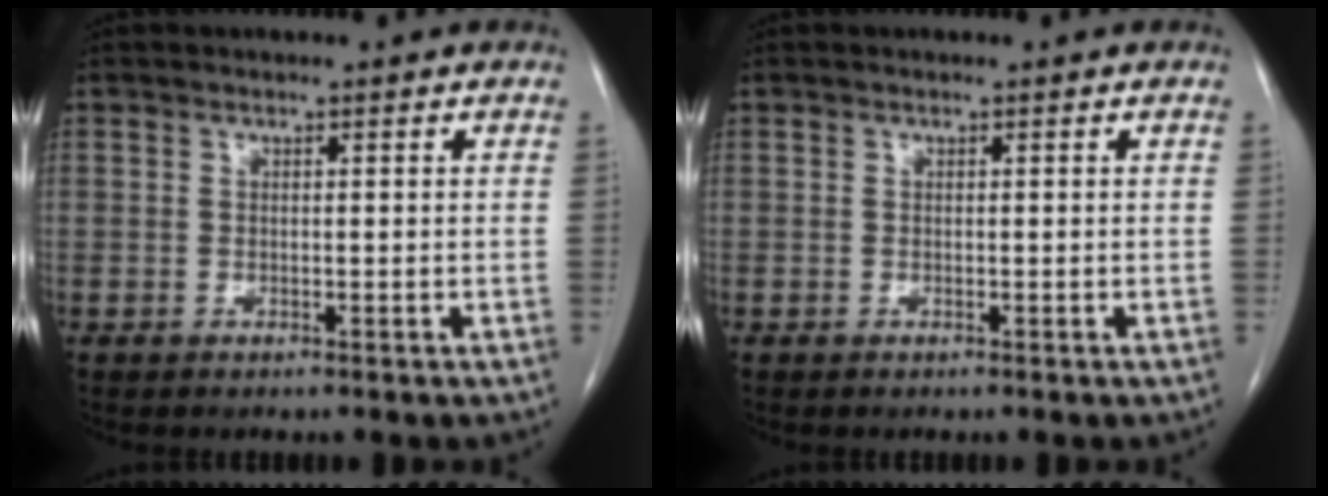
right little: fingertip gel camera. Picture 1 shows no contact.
{"total": 0.0}